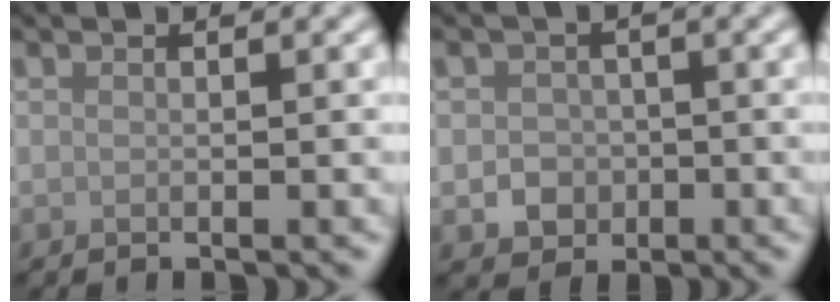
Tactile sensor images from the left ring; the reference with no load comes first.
{"total": 2.4, "force": [-0.6, 2.2, 0.8], "torque": [-0.005, -0.002, -0.013]}